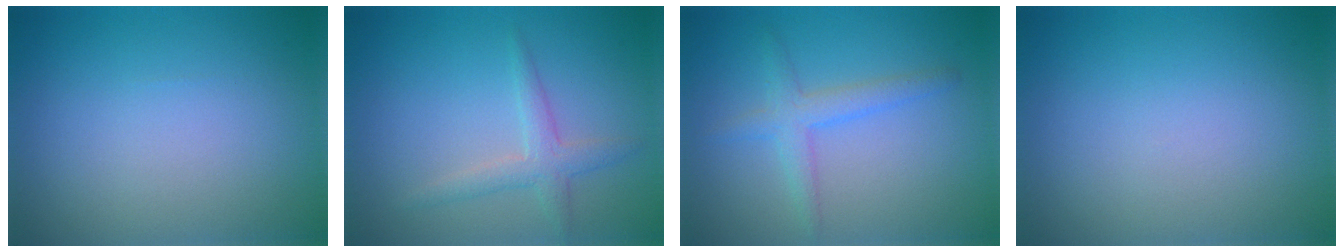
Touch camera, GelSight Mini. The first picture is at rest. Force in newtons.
{"total": 2.1, "press": 2.1, "slide": 0.0}
{"total": 2.4, "press": 2.4, "slide": 0.2}
{"total": 0.0}